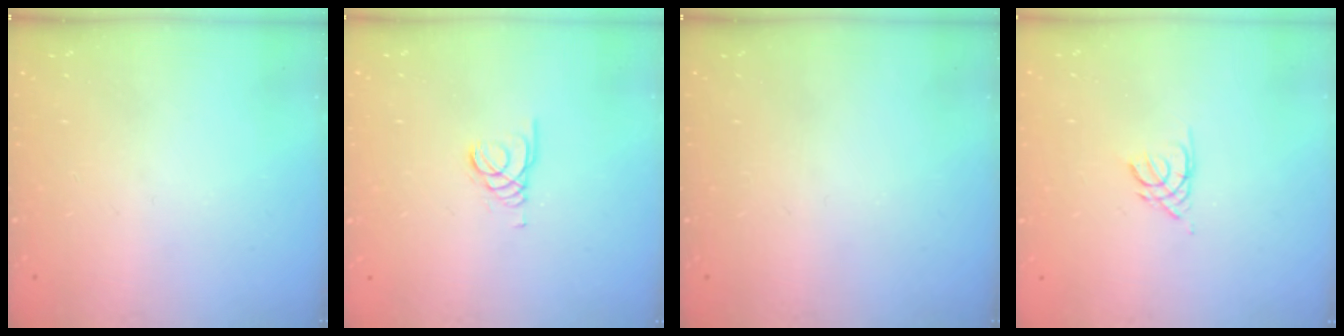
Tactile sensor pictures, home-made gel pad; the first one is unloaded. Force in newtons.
{"total": 1.5, "press": 1.5, "slide": 0.1}
{"total": 0.0}
{"total": 2.1, "press": 2.0, "slide": 0.4}